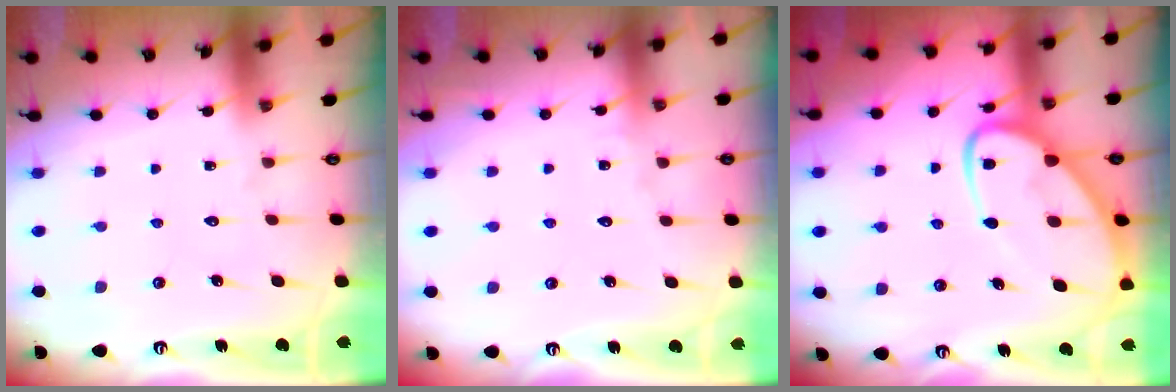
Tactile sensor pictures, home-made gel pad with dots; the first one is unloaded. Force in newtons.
{"total": 1.7, "press": 1.7, "slide": 0.2}
{"total": 12.0, "press": 12.0, "slide": 1.2}